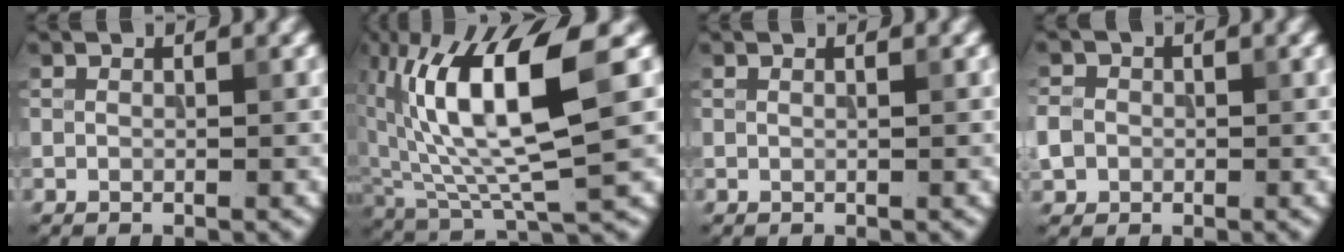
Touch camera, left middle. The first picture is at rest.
{"total": 11.1, "force": [2.6, 3.0, 10.4], "torque": [-0.192, 0.004, 0.052]}
{"total": 0.6, "force": [0.3, 0.3, 0.5], "torque": [-0.005, -0.002, -0.004]}
{"total": 2.5, "force": [-0.3, 2.2, 0.9], "torque": [-0.014, 0.000, -0.008]}